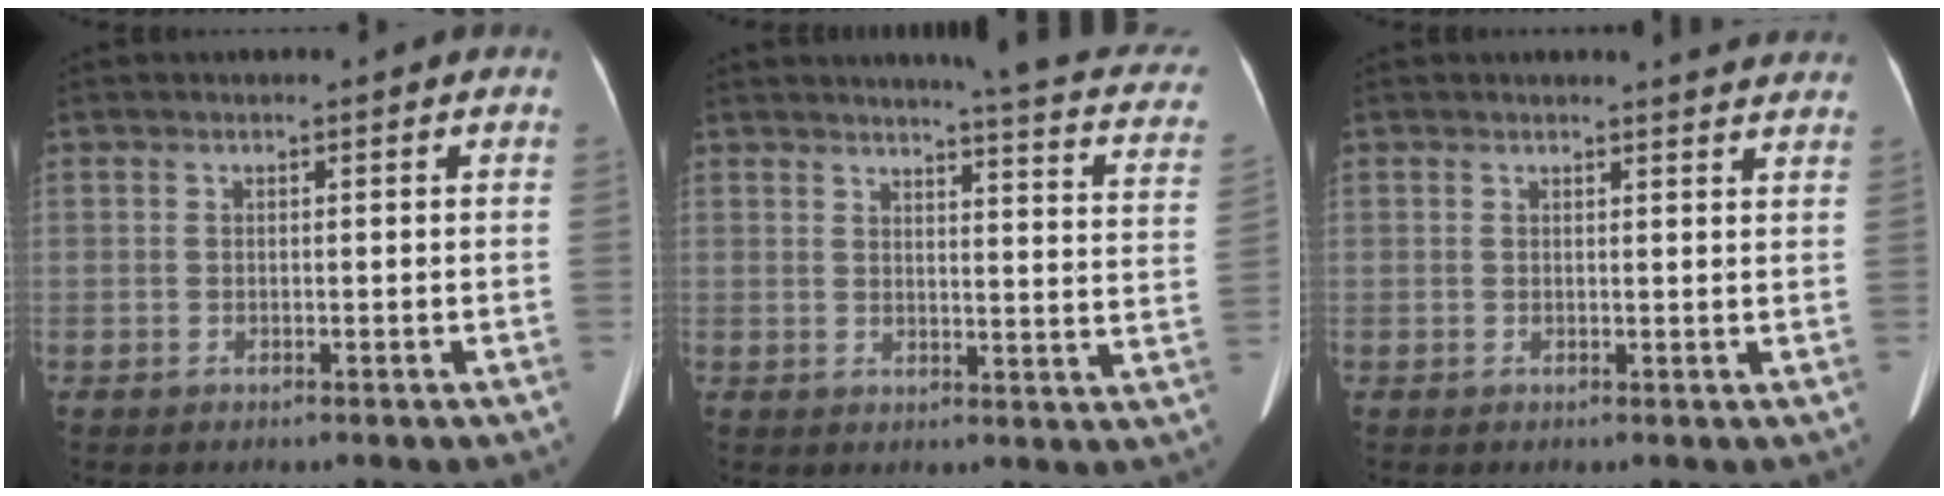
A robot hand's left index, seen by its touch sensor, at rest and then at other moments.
{"total": 14.3, "force": [12.1, 1.2, 7.5], "torque": [-0.087, -0.052, 0.109]}
{"total": 4.8, "force": [4.7, 0.0, 0.9], "torque": [-0.013, -0.009, 0.034]}